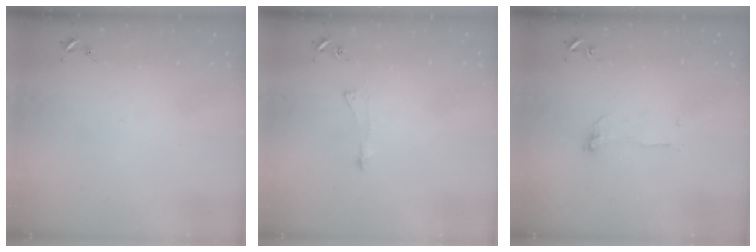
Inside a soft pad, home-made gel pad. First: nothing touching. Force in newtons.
{"total": 3.2, "press": 3.2, "slide": 0.2}
{"total": 5.5, "press": 5.5, "slide": 0.6}